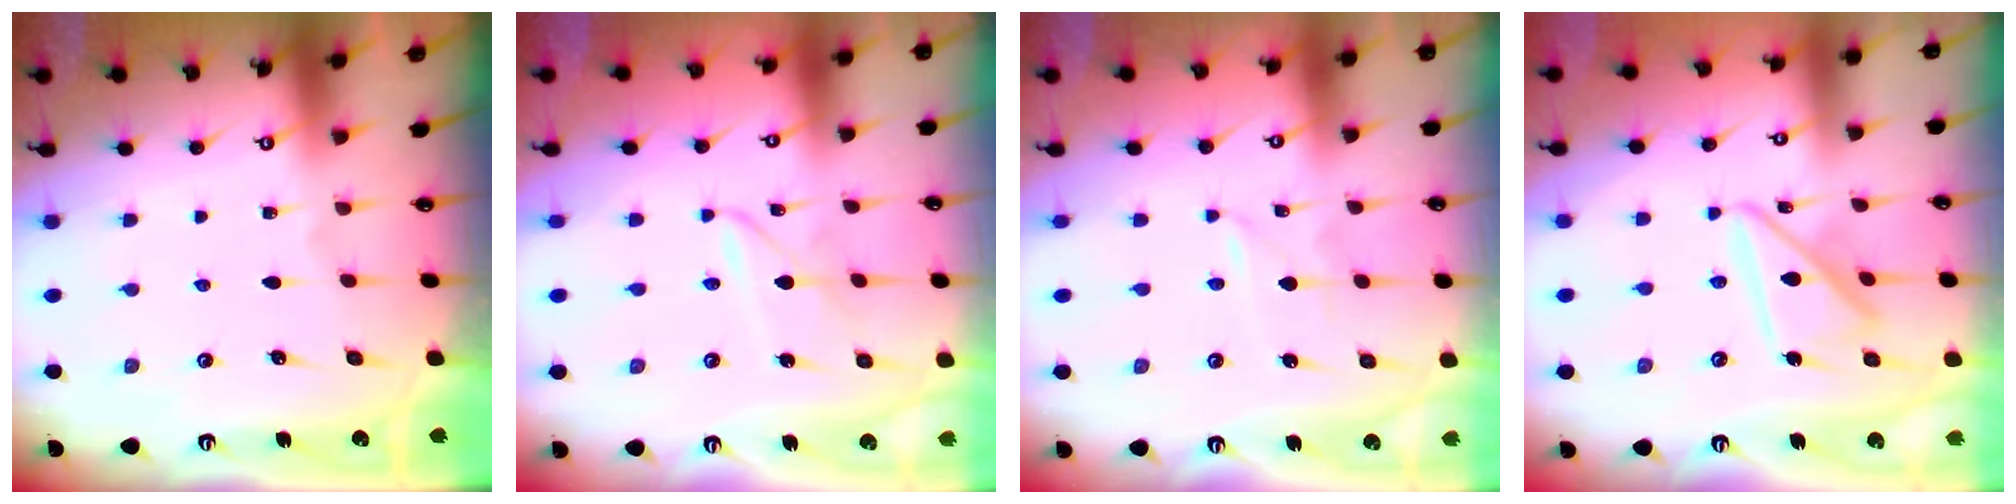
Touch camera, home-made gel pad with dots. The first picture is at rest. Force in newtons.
{"total": 2.3, "press": 2.3, "slide": 0.2}
{"total": 0.0}
{"total": 14.1, "press": 14.0, "slide": 1.4}